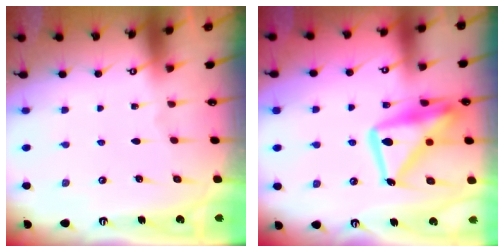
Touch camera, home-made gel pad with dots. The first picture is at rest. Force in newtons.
{"total": 19.4, "press": 19.3, "slide": 1.9}